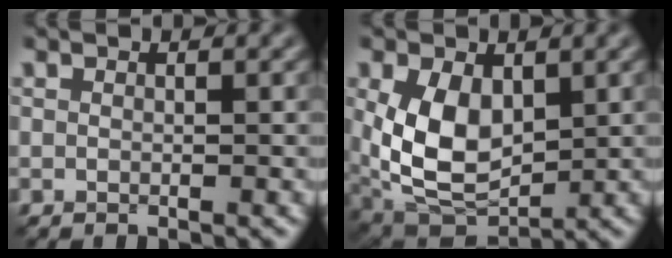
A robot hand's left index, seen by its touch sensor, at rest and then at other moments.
{"total": 8.0, "force": [0.8, 5.0, 6.2], "torque": [-0.142, -0.012, 0.017]}